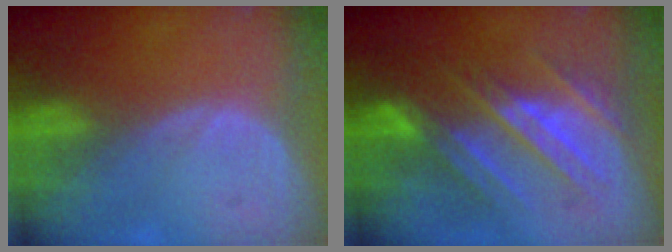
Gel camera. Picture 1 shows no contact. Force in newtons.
{"total": 8.4, "press": 8.4, "slide": 0.1}